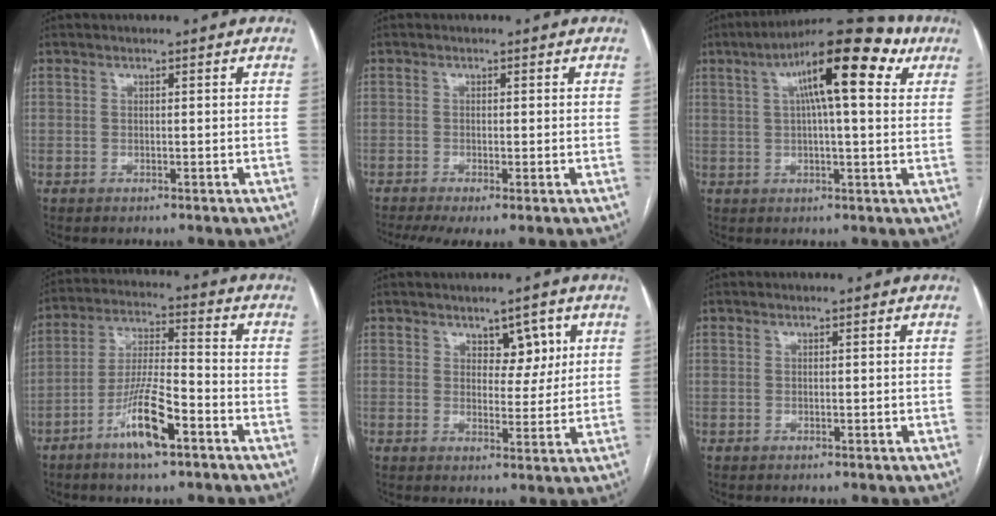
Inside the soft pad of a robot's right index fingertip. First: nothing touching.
{"total": 4.7, "force": [-2.7, 1.2, 3.7], "torque": [-0.063, -0.012, -0.049]}
{"total": 15.0, "force": [6.2, 3.1, 13.4], "torque": [-0.208, 0.043, 0.089]}
{"total": 10.3, "force": [-5.6, 1.6, 8.6], "torque": [-0.170, -0.005, -0.101]}
{"total": 4.6, "force": [2.3, 2.5, 3.1], "torque": [-0.034, 0.004, 0.035]}
{"total": 0.0}